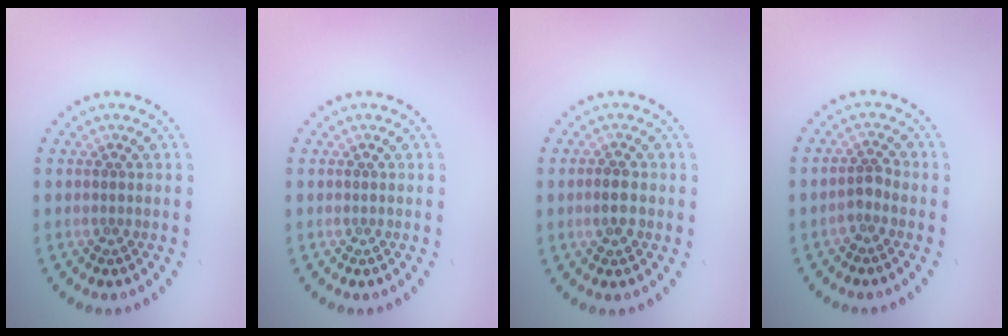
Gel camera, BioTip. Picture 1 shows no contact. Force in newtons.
{"total": 0.0}
{"total": 1.7, "press": 1.7, "slide": 0.1}
{"total": 1.4, "press": 1.1, "slide": 0.8}